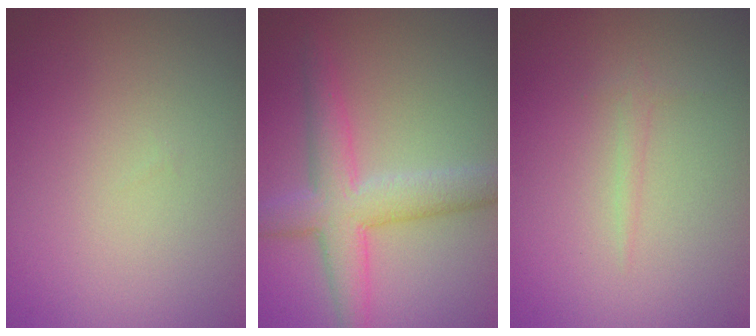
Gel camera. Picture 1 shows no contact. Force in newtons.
{"total": 5.1, "press": 5.1, "slide": 0.1}
{"total": 0.7, "press": 0.7, "slide": 0.0}